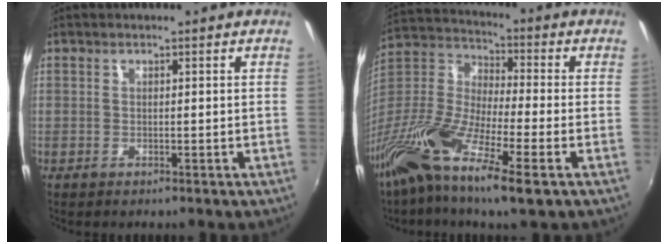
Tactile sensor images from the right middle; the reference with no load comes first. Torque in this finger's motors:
{"motor_torque": [1.04, -1.05, 0.58, 0.21]}